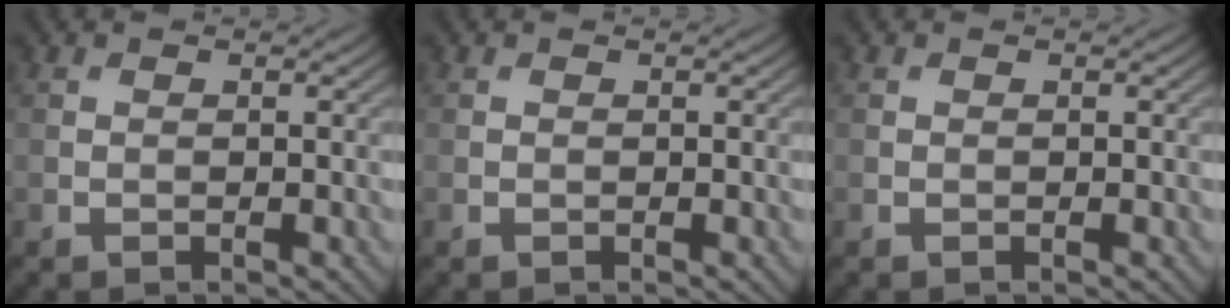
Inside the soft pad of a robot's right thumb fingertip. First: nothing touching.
{"total": 0.0}
{"total": 0.0}